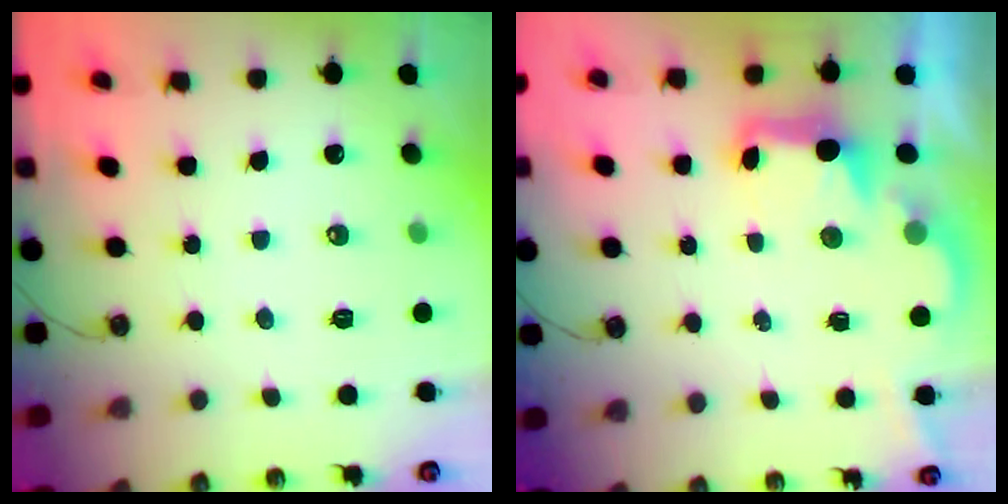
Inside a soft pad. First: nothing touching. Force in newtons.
{"total": 2.9, "press": 2.8, "slide": 0.6}